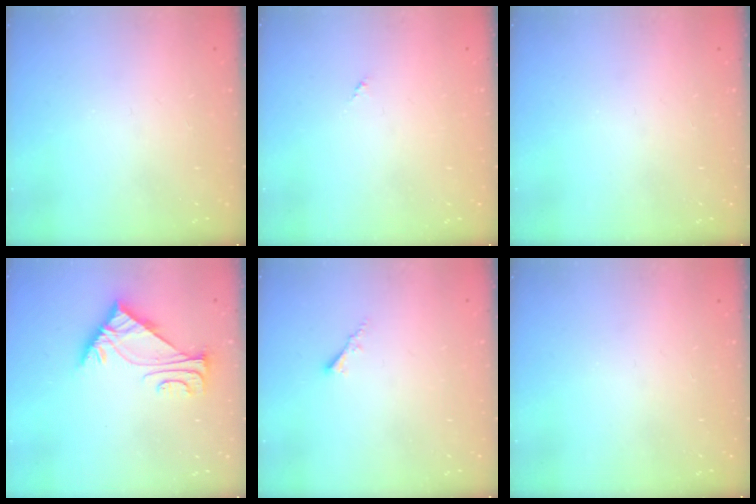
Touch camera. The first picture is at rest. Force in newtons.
{"total": 0.0}
{"total": 0.0}
{"total": 5.7, "press": 5.7, "slide": 0.6}
{"total": 1.8, "press": 1.7, "slide": 0.5}
{"total": 0.0}